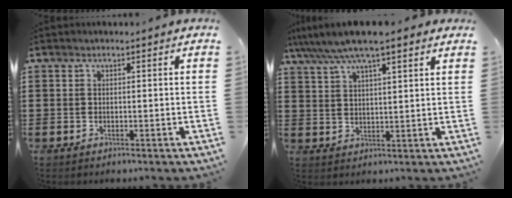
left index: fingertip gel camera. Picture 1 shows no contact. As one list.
[{"total": 7.2, "force": [5.8, 0.9, 4.3], "torque": [-0.100, -0.012, 0.101]}]